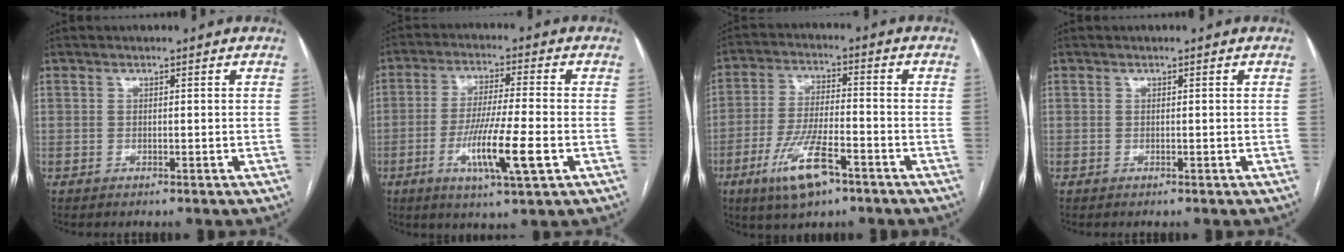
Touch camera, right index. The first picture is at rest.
{"total": 11.0, "force": [-3.5, 0.4, 10.4], "torque": [-0.195, -0.017, -0.064]}
{"total": 10.6, "force": [-5.8, 2.9, 8.4], "torque": [-0.171, -0.009, -0.101]}
{"total": 0.0}